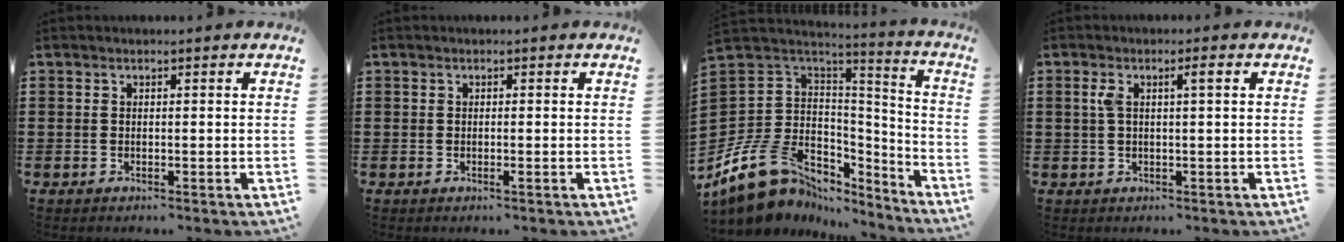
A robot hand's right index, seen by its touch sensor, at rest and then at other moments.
{"total": 0.6, "force": [-0.1, 0.0, 0.6], "torque": [-0.010, -0.006, -0.001]}
{"total": 13.4, "force": [-7.0, 9.9, 5.7], "torque": [-0.164, 0.017, -0.126]}
{"total": 2.8, "force": [0.7, 0.5, 2.7], "torque": [-0.053, 0.002, 0.009]}